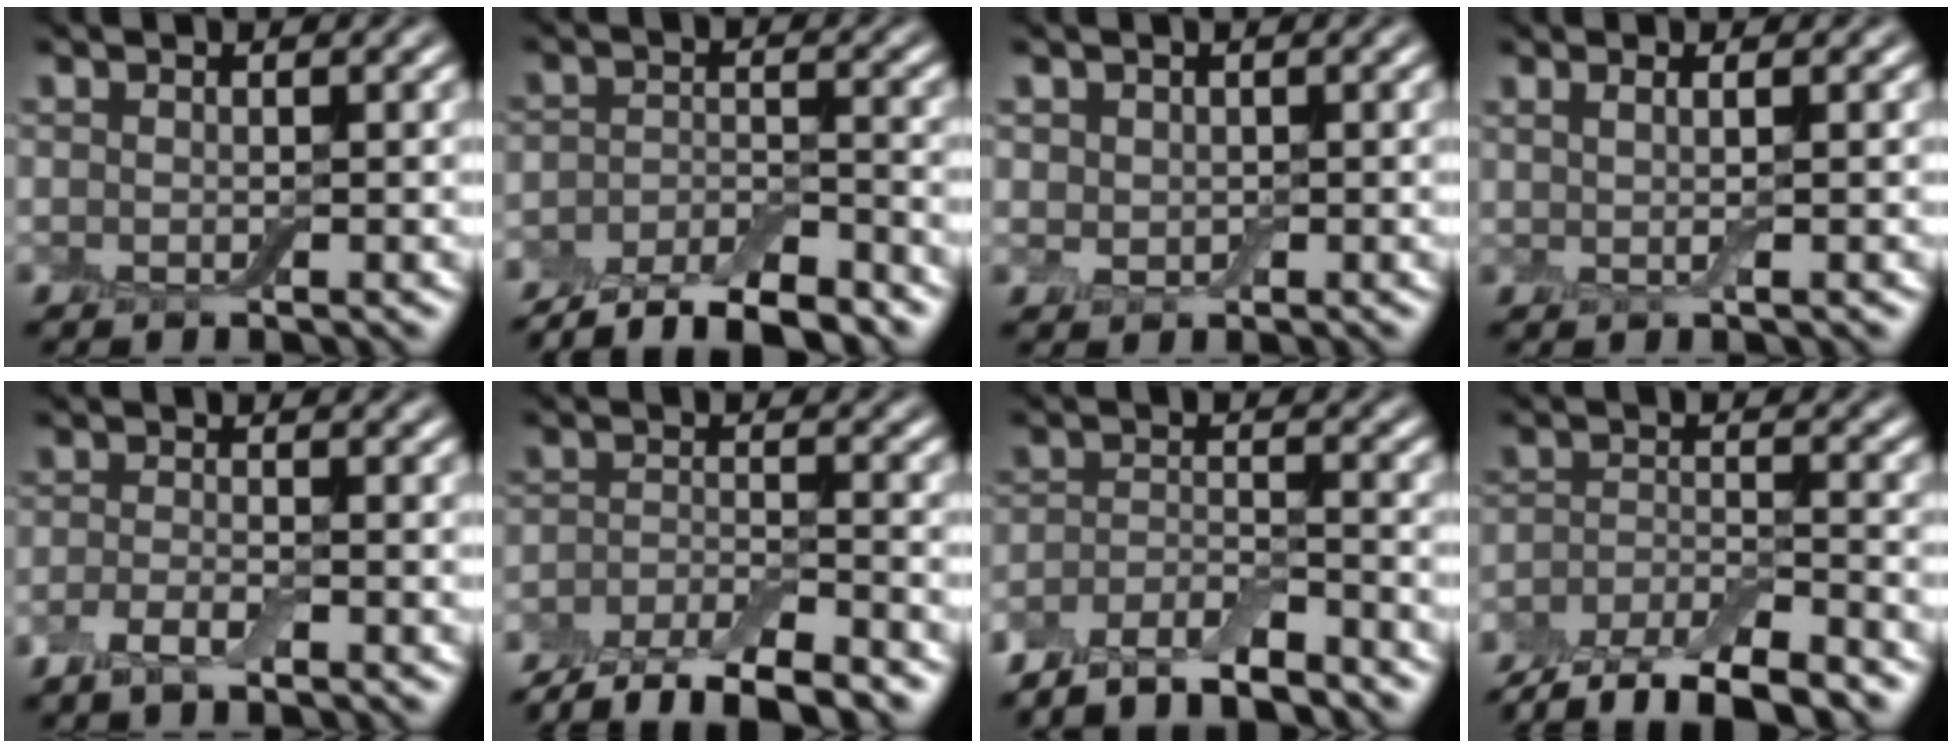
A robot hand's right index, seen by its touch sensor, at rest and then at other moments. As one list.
[{"total": 7.3, "force": [-6.3, 2.2, 3.1], "torque": [-0.047, -0.003, -0.107]}, {"total": 1.8, "force": [0.6, 1.5, 0.6], "torque": [-0.005, 0.005, 0.001]}, {"total": 1.3, "force": [0.6, 0.3, 1.2], "torque": [-0.019, 0.000, 0.004]}, {"total": 2.0, "force": [-1.2, 0.7, 1.4], "torque": [-0.038, 0.002, -0.029]}, {"total": 6.4, "force": [-5.3, 1.9, 3.1], "torque": [-0.057, -0.007, -0.096]}, {"total": 4.7, "force": [-4.2, 1.1, 1.9], "torque": [-0.040, -0.002, -0.078]}, {"total": 7.3, "force": [-6.0, 2.4, 3.5], "torque": [-0.065, -0.007, -0.109]}]